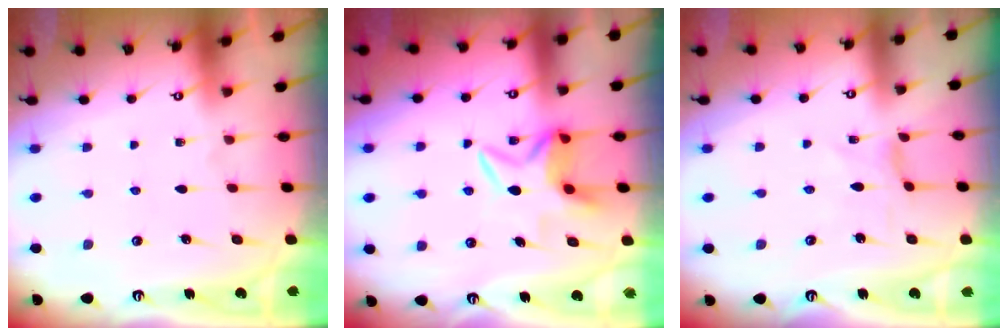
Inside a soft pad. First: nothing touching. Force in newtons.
{"total": 6.1, "press": 6.0, "slide": 1.0}
{"total": 0.0}